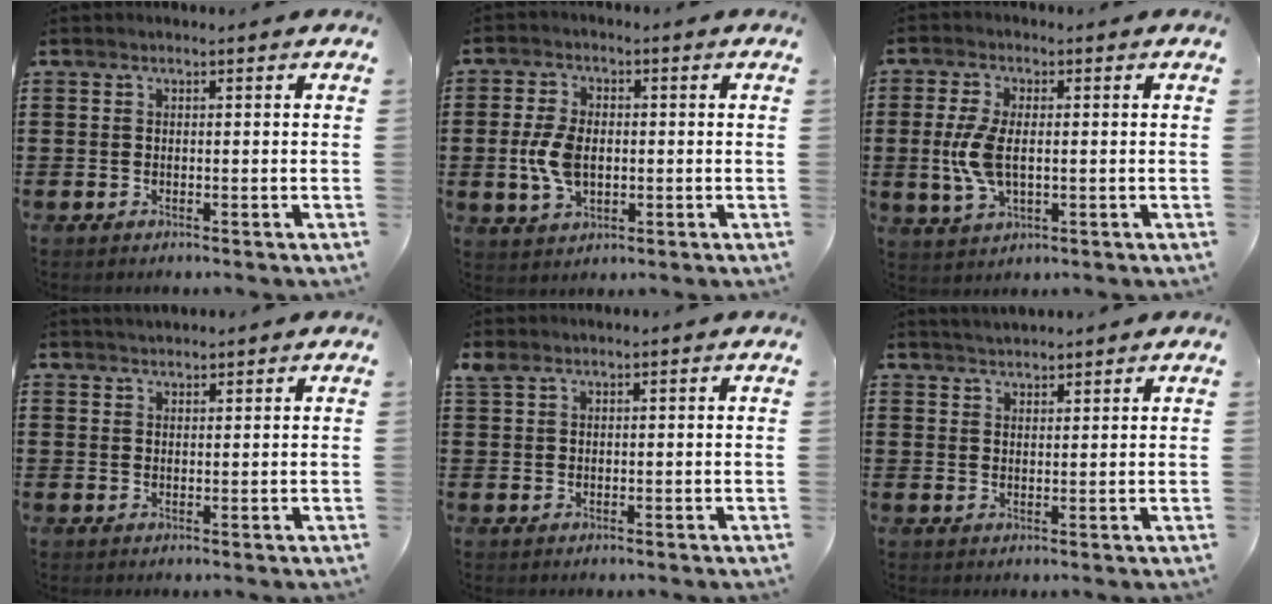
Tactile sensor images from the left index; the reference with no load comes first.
{"total": 6.7, "force": [-0.3, 4.2, 5.2], "torque": [-0.135, -0.001, -0.014]}
{"total": 6.9, "force": [0.0, 3.4, 6.0], "torque": [-0.148, -0.002, -0.009]}
{"total": 1.7, "force": [1.6, 0.3, 0.2], "torque": [-0.006, 0.004, 0.032]}
{"total": 1.4, "force": [1.0, 0.7, 0.6], "torque": [-0.015, 0.002, 0.020]}
{"total": 2.3, "force": [2.3, 0.1, 0.1], "torque": [-0.007, -0.001, 0.045]}